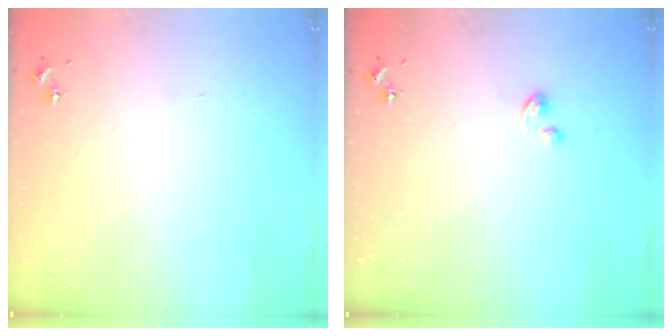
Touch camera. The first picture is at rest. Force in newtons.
{"total": 0.9, "press": 0.9, "slide": 0.1}